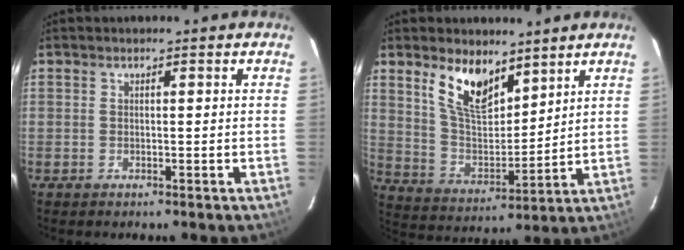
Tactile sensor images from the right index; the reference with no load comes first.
{"total": 11.4, "force": [7.5, 5.1, 7.0], "torque": [-0.133, 0.002, 0.150]}